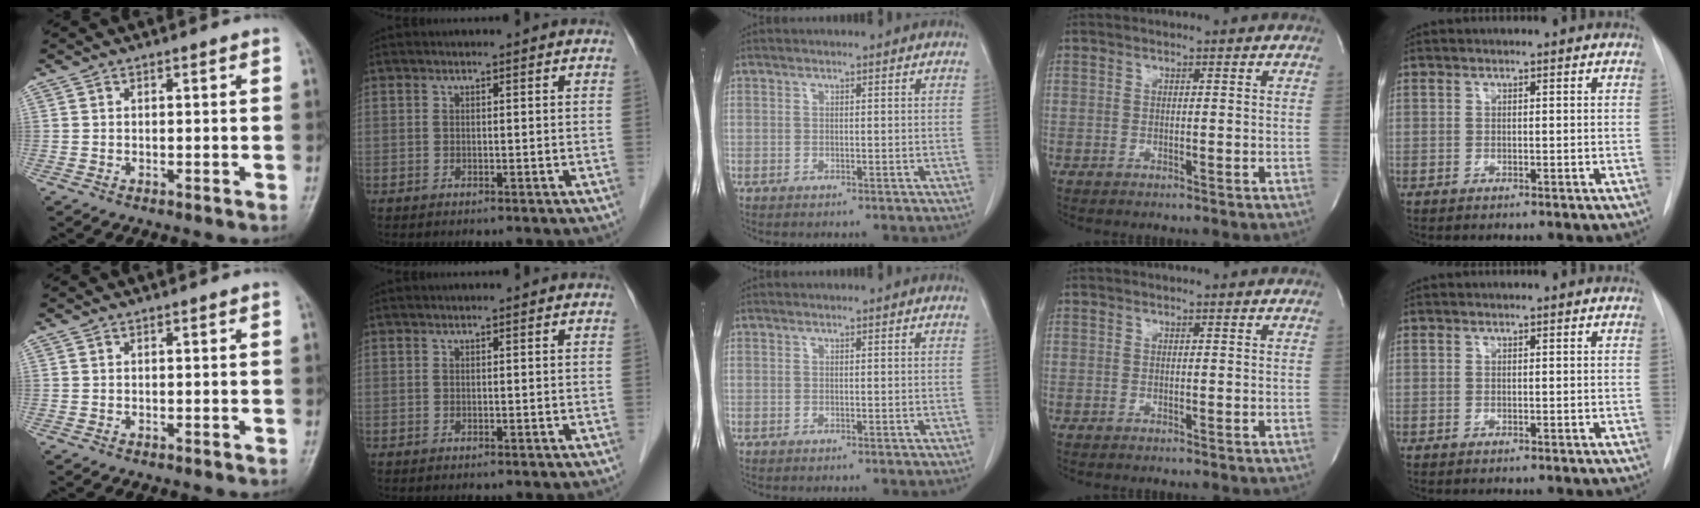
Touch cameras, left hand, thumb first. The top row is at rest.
{}